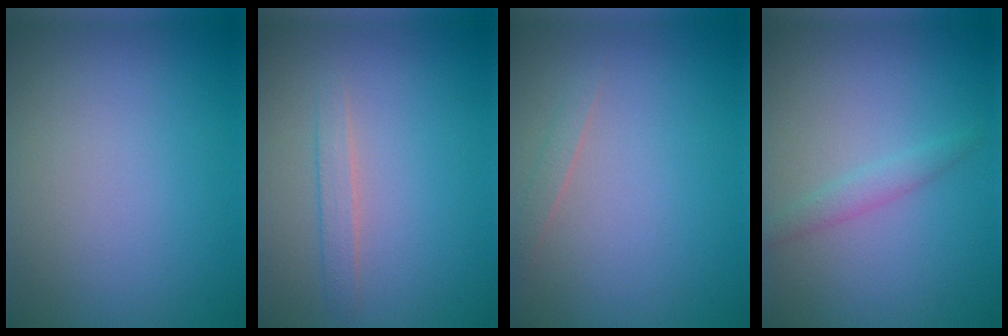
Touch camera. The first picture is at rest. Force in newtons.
{"total": 1.3, "press": 1.3, "slide": 0.1}
{"total": 0.8, "press": 0.8, "slide": 0.0}
{"total": 1.4, "press": 1.4, "slide": 0.1}